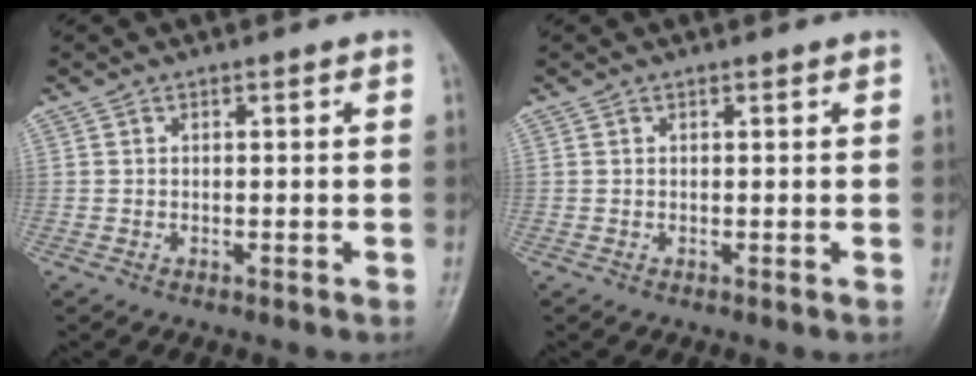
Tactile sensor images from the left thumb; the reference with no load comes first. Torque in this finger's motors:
{"motor_torque": [0.04, -0.01, -0.16, -0.02, 0.00]}